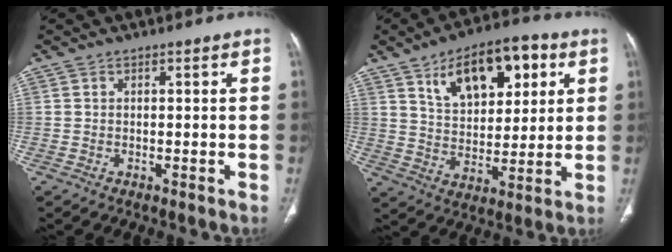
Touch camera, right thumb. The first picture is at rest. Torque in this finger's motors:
{"motor_torque": [-1.04, 1.79, 0.91, 0.76, 0.26]}